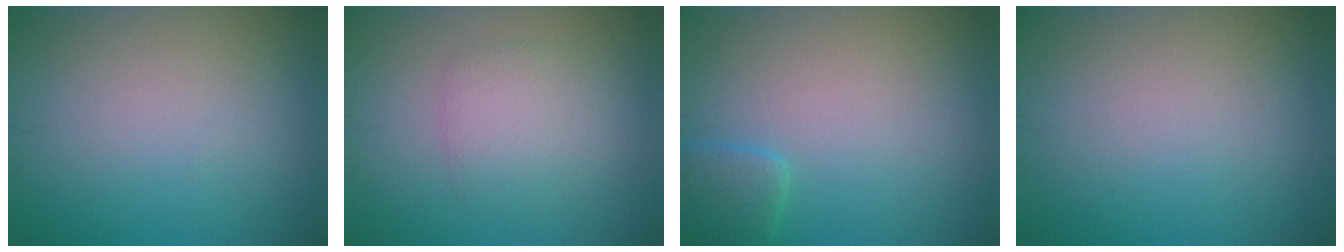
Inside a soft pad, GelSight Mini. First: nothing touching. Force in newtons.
{"total": 2.8, "press": 2.8, "slide": 0.0}
{"total": 2.4, "press": 2.4, "slide": 0.1}
{"total": 0.0}